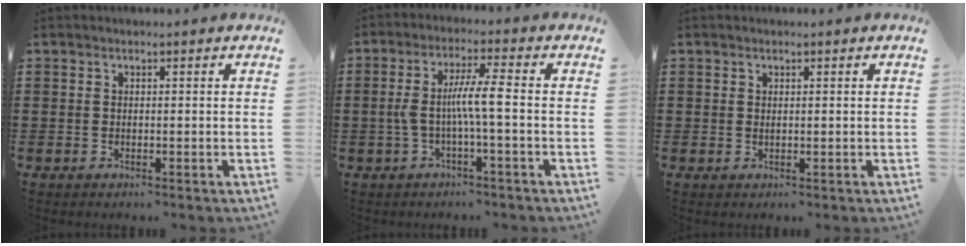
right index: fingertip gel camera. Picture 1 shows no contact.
{"total": 6.3, "force": [-0.8, 0.1, 6.2], "torque": [-0.129, -0.004, -0.026]}
{"total": 0.5, "force": [0.4, 0.3, 0.1], "torque": [-0.004, 0.002, 0.007]}